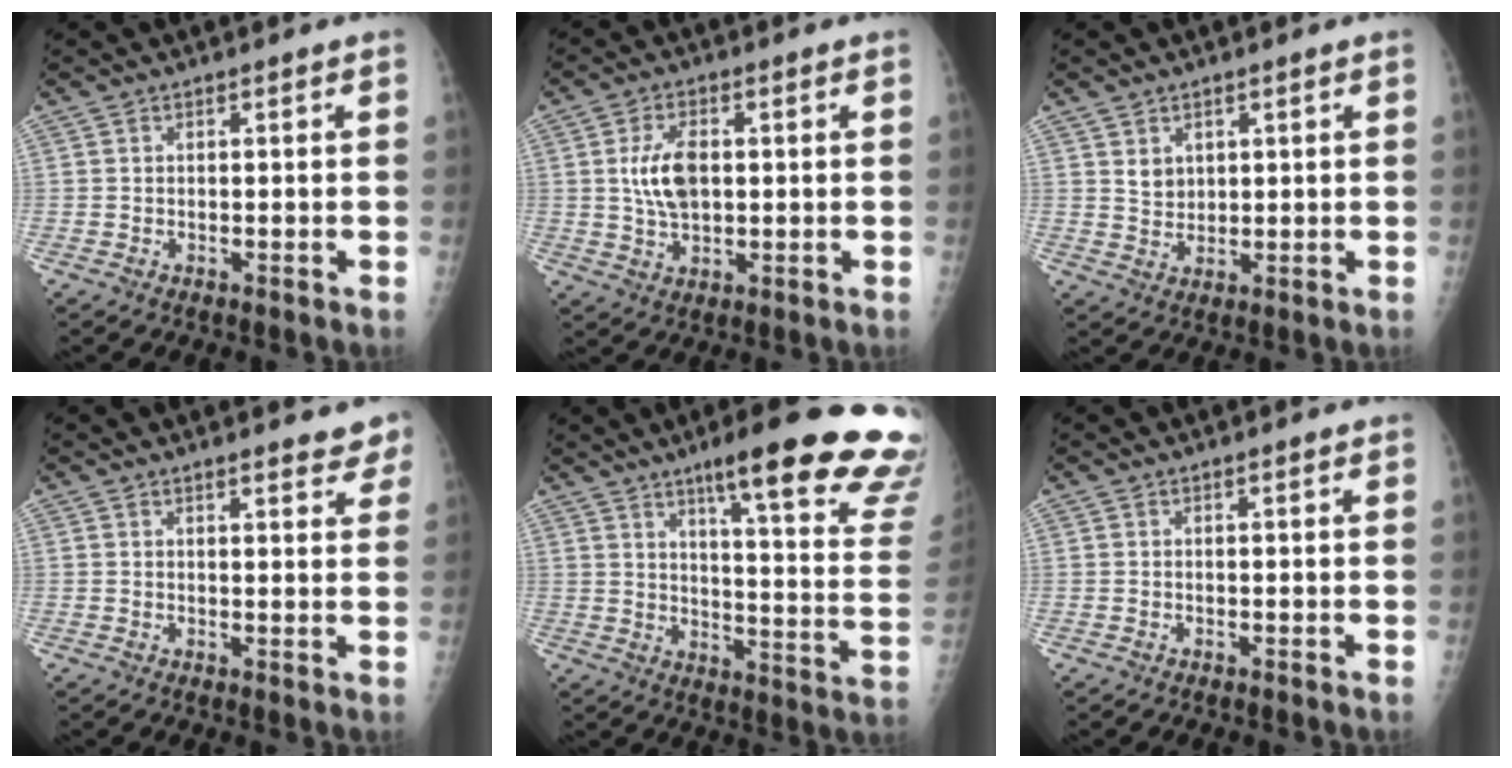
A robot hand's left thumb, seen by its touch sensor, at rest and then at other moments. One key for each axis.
{"total": 7.6, "fx": 1.0, "fy": 4.3, "fz": 6.2, "tx": -0.111, "ty": -0.001, "tz": 0.024}
{"total": 3.4, "fx": 1.7, "fy": 2.6, "fz": 1.5, "tx": -0.013, "ty": -0.015, "tz": 0.039}
{"total": 5.9, "fx": 4.8, "fy": 1.6, "fz": 3.0, "tx": -0.009, "ty": -0.017, "tz": 0.051}
{"total": 26.1, "fx": 18.0, "fy": 3.5, "fz": 18.5, "tx": -0.205, "ty": -0.092, "tz": 0.234}
{"total": 0.6, "fx": 0.5, "fy": 0.0, "fz": 0.4, "tx": -0.007, "ty": 0.002, "tz": 0.006}